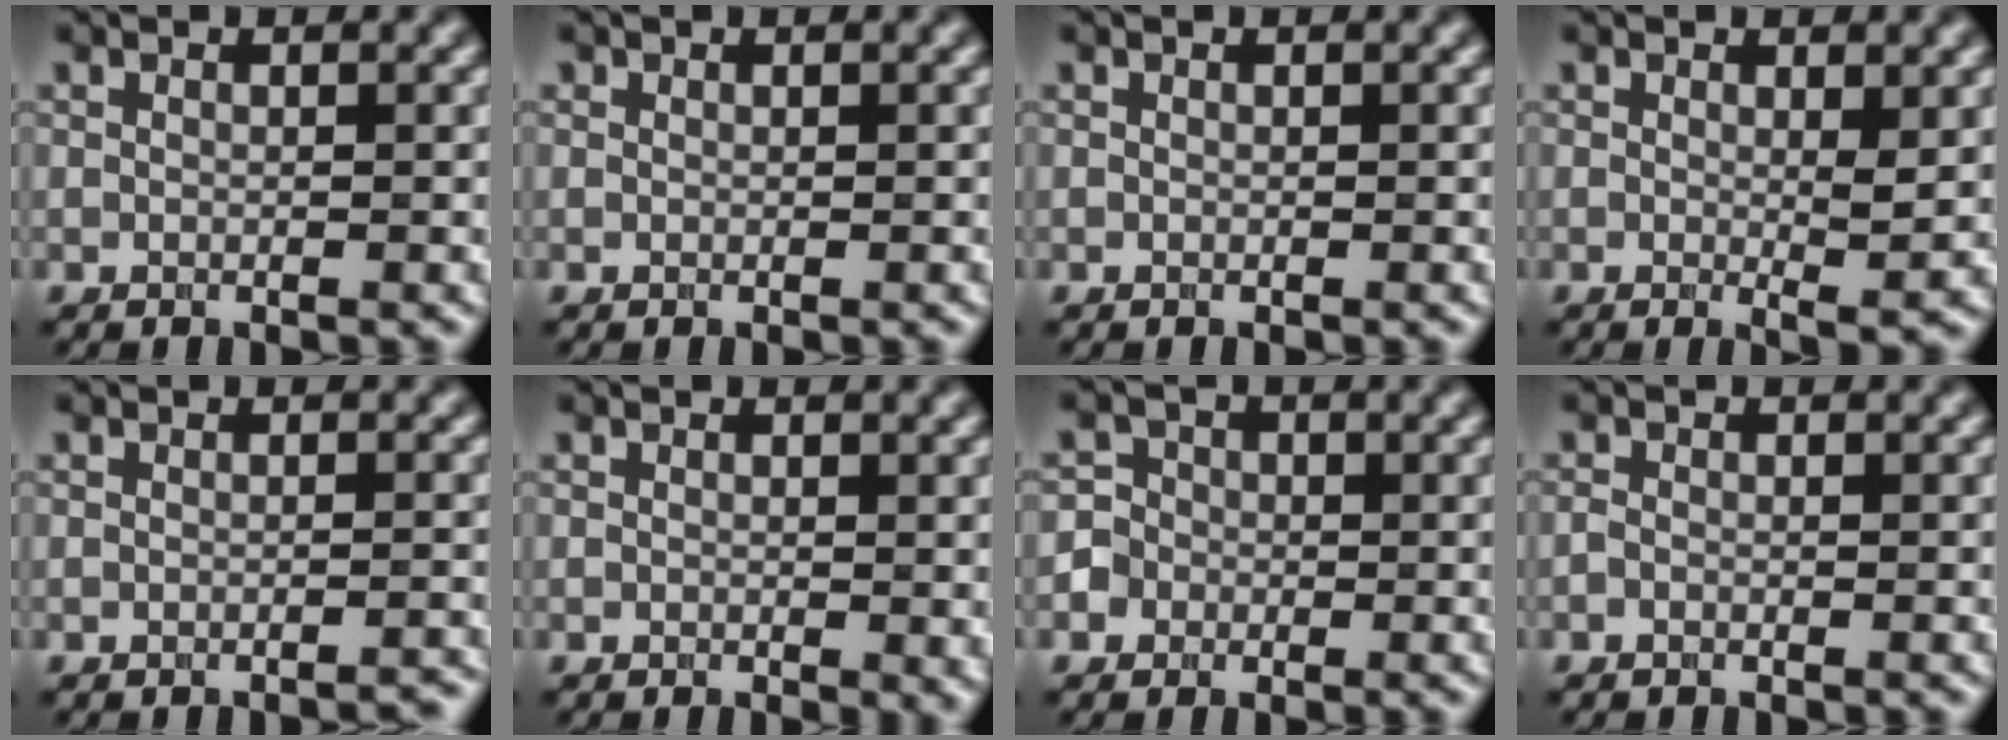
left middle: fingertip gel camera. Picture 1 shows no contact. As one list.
[{"total": 0.0}, {"total": 0.0}, {"total": 2.2, "force": [0.3, 0.4, 2.1], "torque": [-0.031, -0.012, 0.007]}, {"total": 1.3, "force": [-1.1, 0.3, 0.5], "torque": [0.003, 0.004, -0.019]}, {"total": 1.0, "force": [0.0, 0.4, 0.9], "torque": [-0.012, -0.006, 0.000]}, {"total": 3.3, "force": [-1.3, 3.0, 0.5], "torque": [0.012, 0.008, -0.038]}, {"total": 0.6, "force": [-0.3, 0.4, 0.2], "torque": [-0.006, -0.002, -0.009]}]